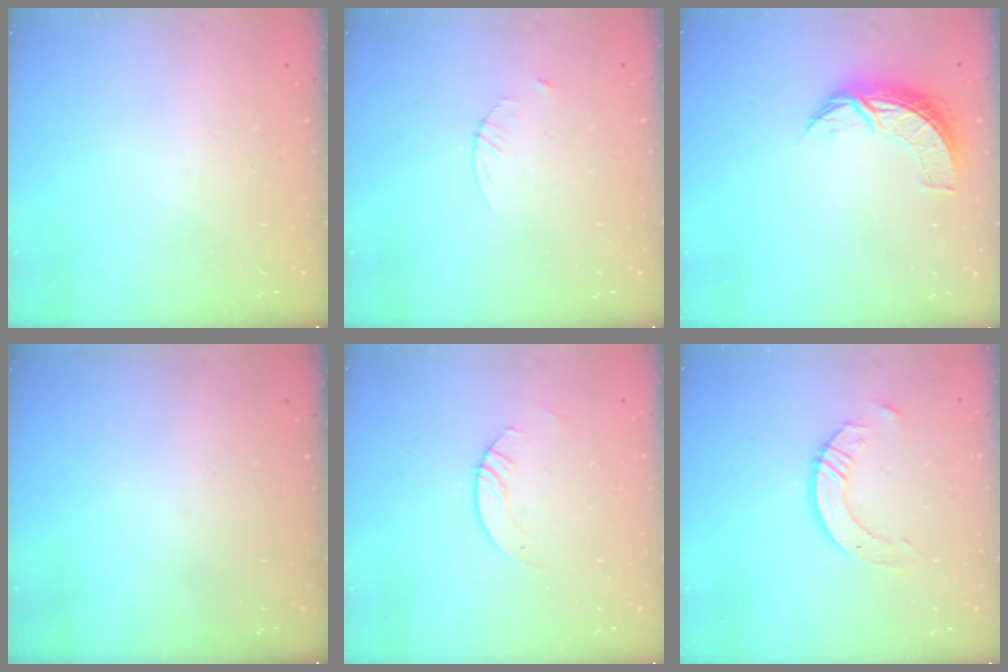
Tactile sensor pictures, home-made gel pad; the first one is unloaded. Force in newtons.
{"total": 2.3, "press": 2.3, "slide": 0.3}
{"total": 8.0, "press": 8.0, "slide": 0.3}
{"total": 0.0}
{"total": 3.0, "press": 3.0, "slide": 0.3}
{"total": 8.0, "press": 7.9, "slide": 0.7}